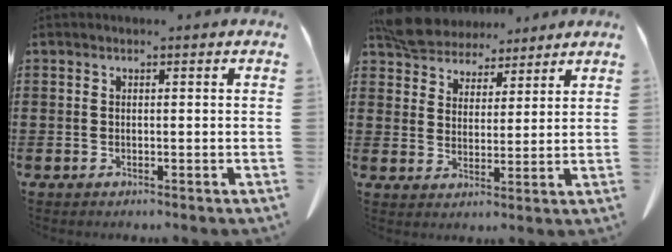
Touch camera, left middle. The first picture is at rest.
{"total": 6.2, "force": [5.7, 2.2, 0.5], "torque": [-0.039, -0.018, 0.110]}